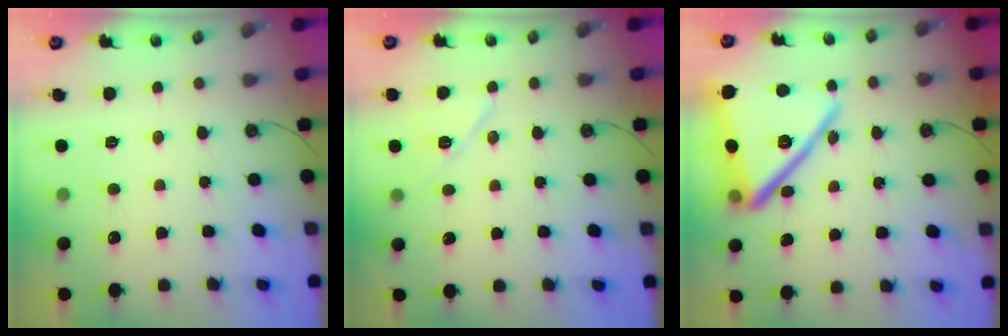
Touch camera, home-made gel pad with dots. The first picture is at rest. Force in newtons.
{"total": 8.7, "press": 8.4, "slide": 1.9}
{"total": 25.2, "press": 23.8, "slide": 8.3}